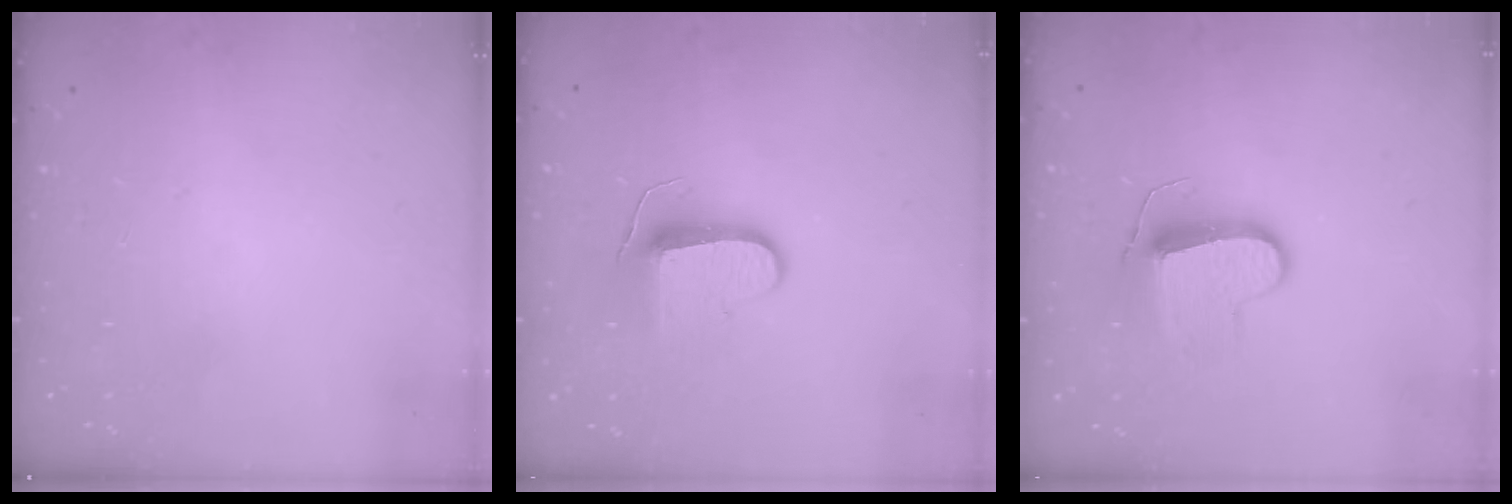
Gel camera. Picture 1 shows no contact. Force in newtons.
{"total": 9.4, "press": 9.4, "slide": 0.2}
{"total": 9.9, "press": 9.9, "slide": 0.2}